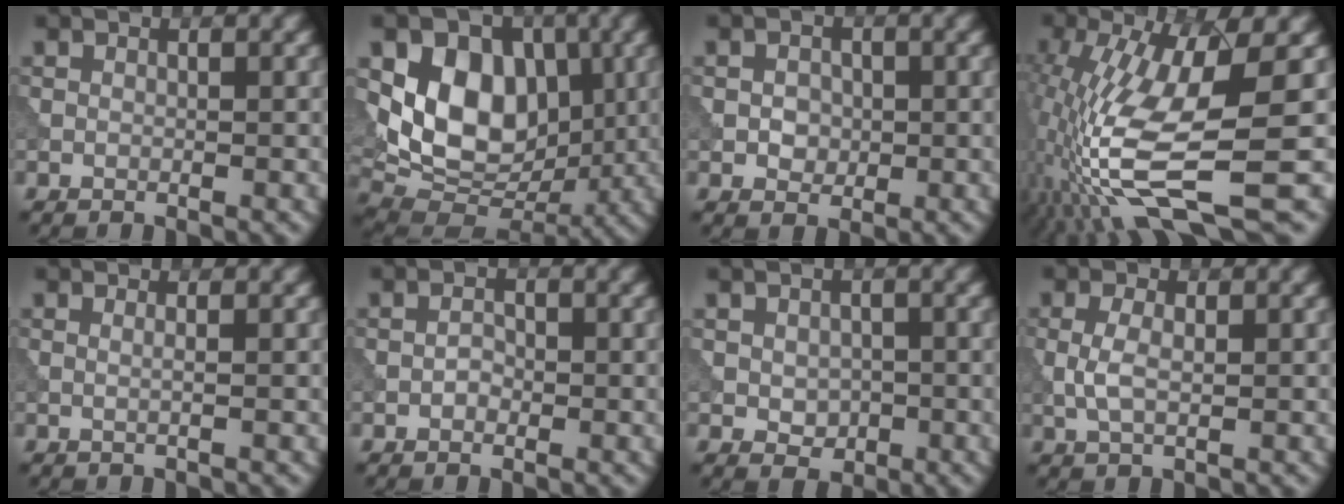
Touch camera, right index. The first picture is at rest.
{"total": 9.6, "force": [1.3, 6.9, 6.5], "torque": [-0.115, -0.007, 0.022]}
{"total": 1.6, "force": [-0.3, 1.4, 0.8], "torque": [-0.009, 0.002, -0.010]}
{"total": 12.5, "force": [-2.9, 3.2, 11.7], "torque": [-0.244, -0.010, -0.046]}
{"total": 0.5, "force": [0.0, -0.5, 0.2], "torque": [-0.005, 0.002, 0.002]}
{"total": 1.0, "force": [-0.5, 0.7, 0.6], "torque": [-0.009, 0.003, -0.011]}
{"total": 2.0, "force": [-0.1, 1.6, 1.2], "torque": [-0.021, -0.003, -0.002]}
{"total": 2.1, "force": [0.0, 0.9, 1.8], "torque": [-0.045, 0.002, 0.001]}